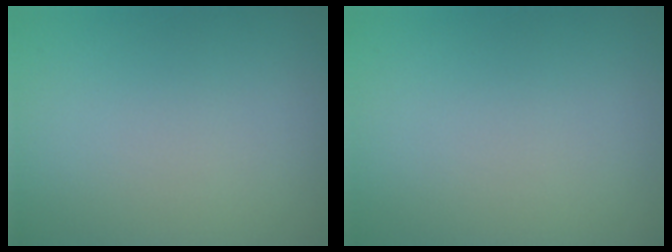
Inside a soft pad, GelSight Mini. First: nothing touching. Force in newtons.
{"total": 0.0}